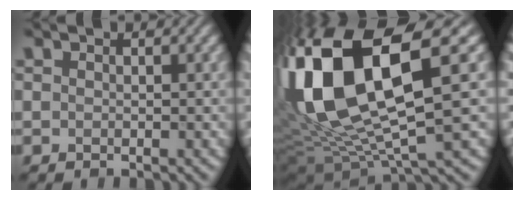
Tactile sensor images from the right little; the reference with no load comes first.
{"total": 17.6, "force": [4.0, 7.2, 15.5], "torque": [-0.326, 0.012, 0.075]}